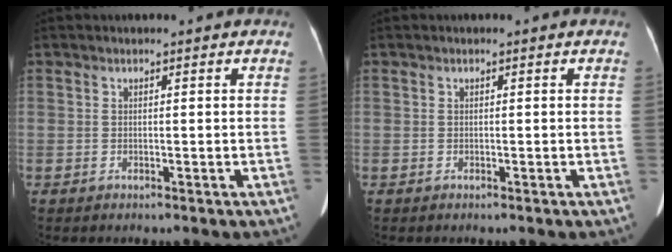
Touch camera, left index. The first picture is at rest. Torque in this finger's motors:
{"motor_torque": [0.14, 0.17, 0.00, 0.01]}